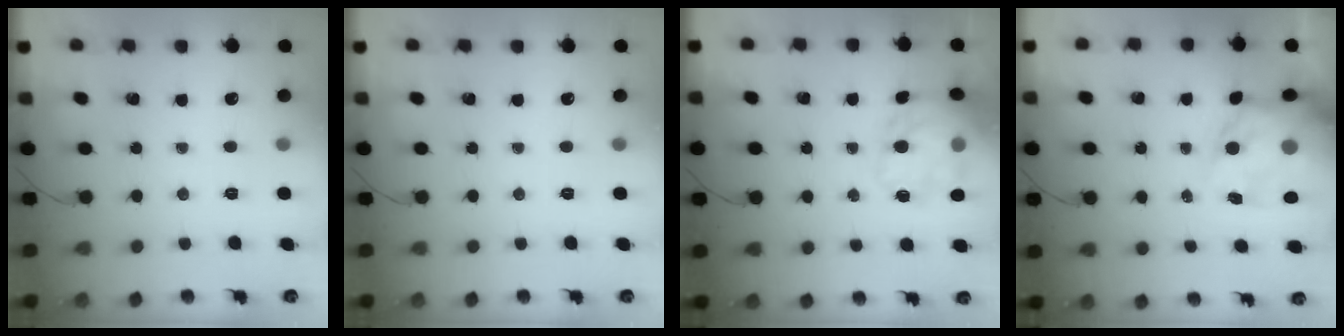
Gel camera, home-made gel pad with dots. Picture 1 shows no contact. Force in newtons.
{"total": 0.0}
{"total": 17.9, "press": 17.6, "slide": 3.1}
{"total": 13.7, "press": 13.3, "slide": 3.5}